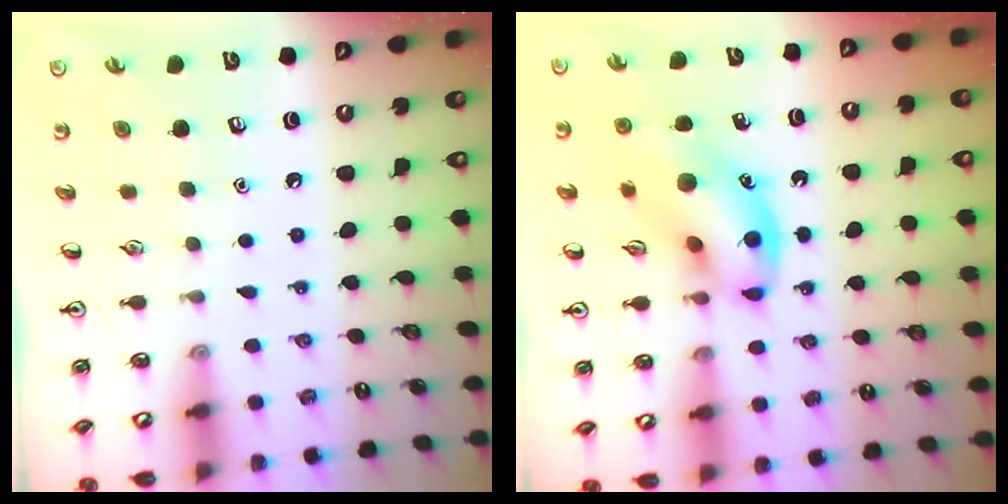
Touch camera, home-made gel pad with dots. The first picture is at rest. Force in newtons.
{"total": 15.2, "press": 14.9, "slide": 2.7}